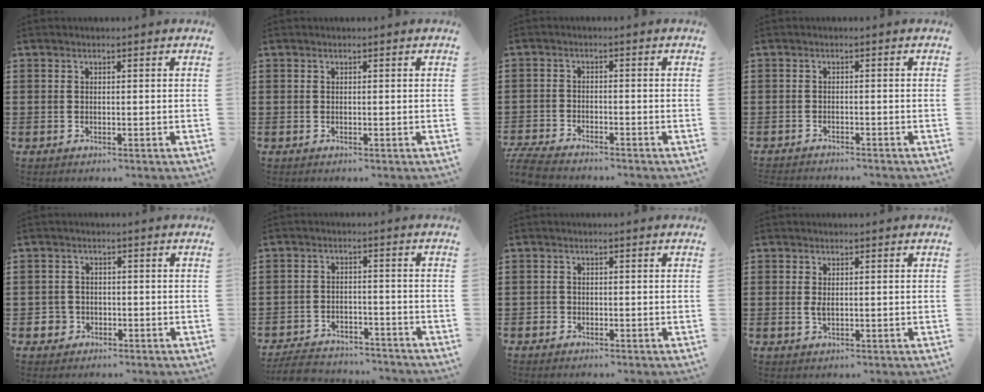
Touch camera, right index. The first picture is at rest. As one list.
[{"total": 0.0}, {"total": 3.5, "force": [-3.4, 0.3, 0.6], "torque": [-0.025, -0.004, -0.075]}, {"total": 1.2, "force": [-1.2, 0.0, 0.0], "torque": [-0.004, 0.002, -0.026]}, {"total": 2.5, "force": [-1.2, 2.1, 0.3], "torque": [-0.013, 0.003, -0.028]}, {"total": 5.3, "force": [-5.1, 1.1, 0.8], "torque": [-0.024, 0.008, -0.105]}, {"total": 1.1, "force": [-0.8, 0.8, 0.1], "torque": [-0.003, 0.004, -0.018]}, {"total": 1.6, "force": [0.1, 0.7, 1.4], "torque": [-0.029, 0.003, 0.001]}]